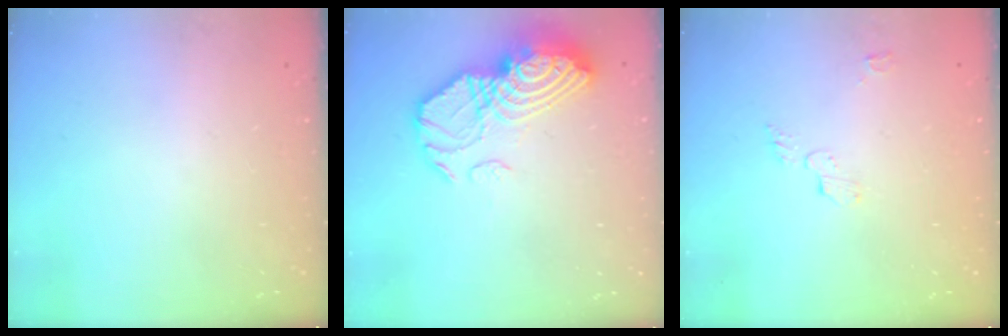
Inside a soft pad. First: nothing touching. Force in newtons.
{"total": 16.6, "press": 16.4, "slide": 2.6}
{"total": 4.9, "press": 4.8, "slide": 0.5}